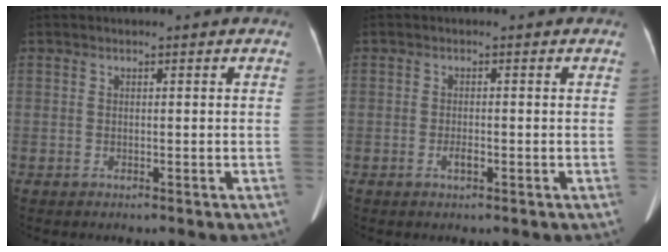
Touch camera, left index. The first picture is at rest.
{"total": 1.3, "force": [-0.7, 0.4, 1.0], "torque": [-0.022, -0.003, -0.013]}